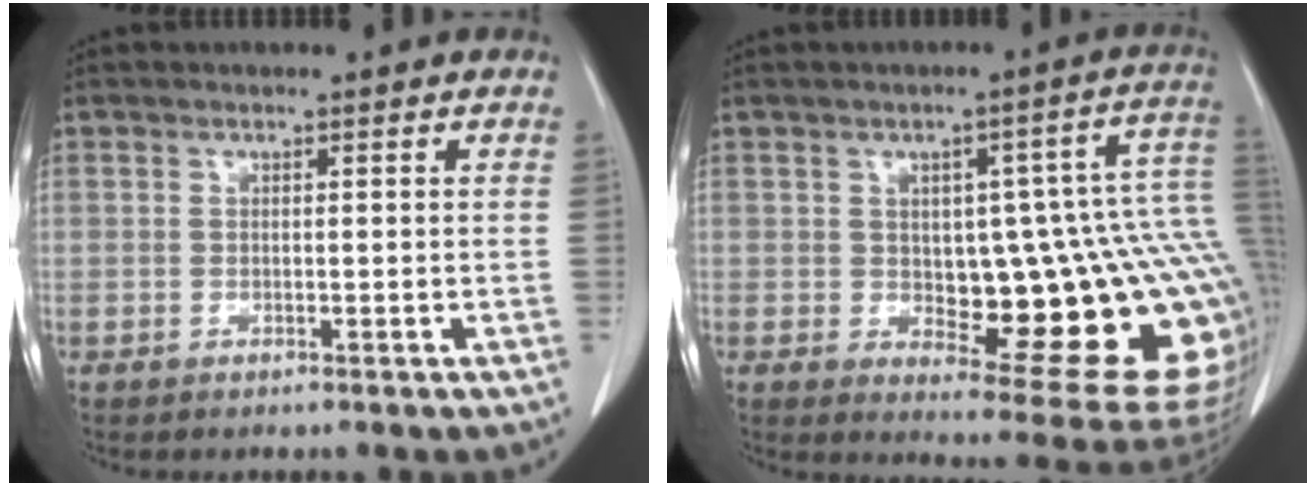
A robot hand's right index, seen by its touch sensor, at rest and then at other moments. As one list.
[{"total": 23.2, "force": [-1.0, 7.0, 22.2], "torque": [-0.185, 0.021, 0.008]}]